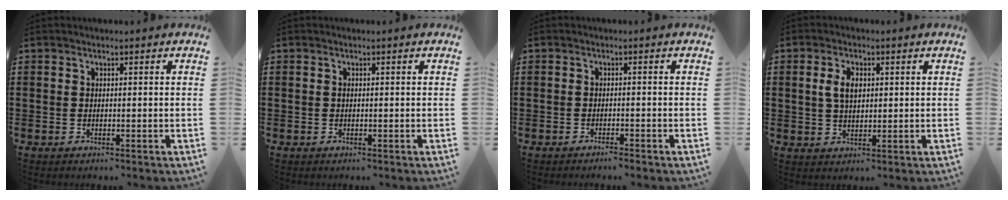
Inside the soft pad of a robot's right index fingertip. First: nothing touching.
{"total": 0.0}
{"total": 1.2, "force": [-1.1, -0.2, 0.3], "torque": [-0.008, -0.002, -0.022]}
{"total": 4.1, "force": [0.8, 2.4, 3.2], "torque": [-0.070, 0.012, 0.013]}